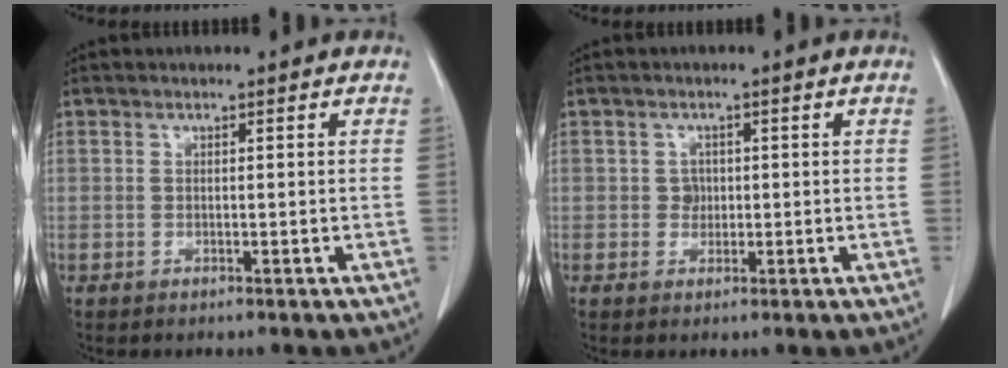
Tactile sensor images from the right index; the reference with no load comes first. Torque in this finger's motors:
{"motor_torque": [0.12, -0.08, 0.00, 0.01]}